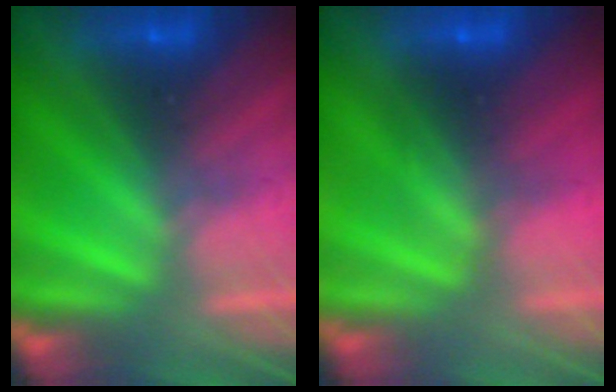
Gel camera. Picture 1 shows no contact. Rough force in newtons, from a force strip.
{"total": 2.7}